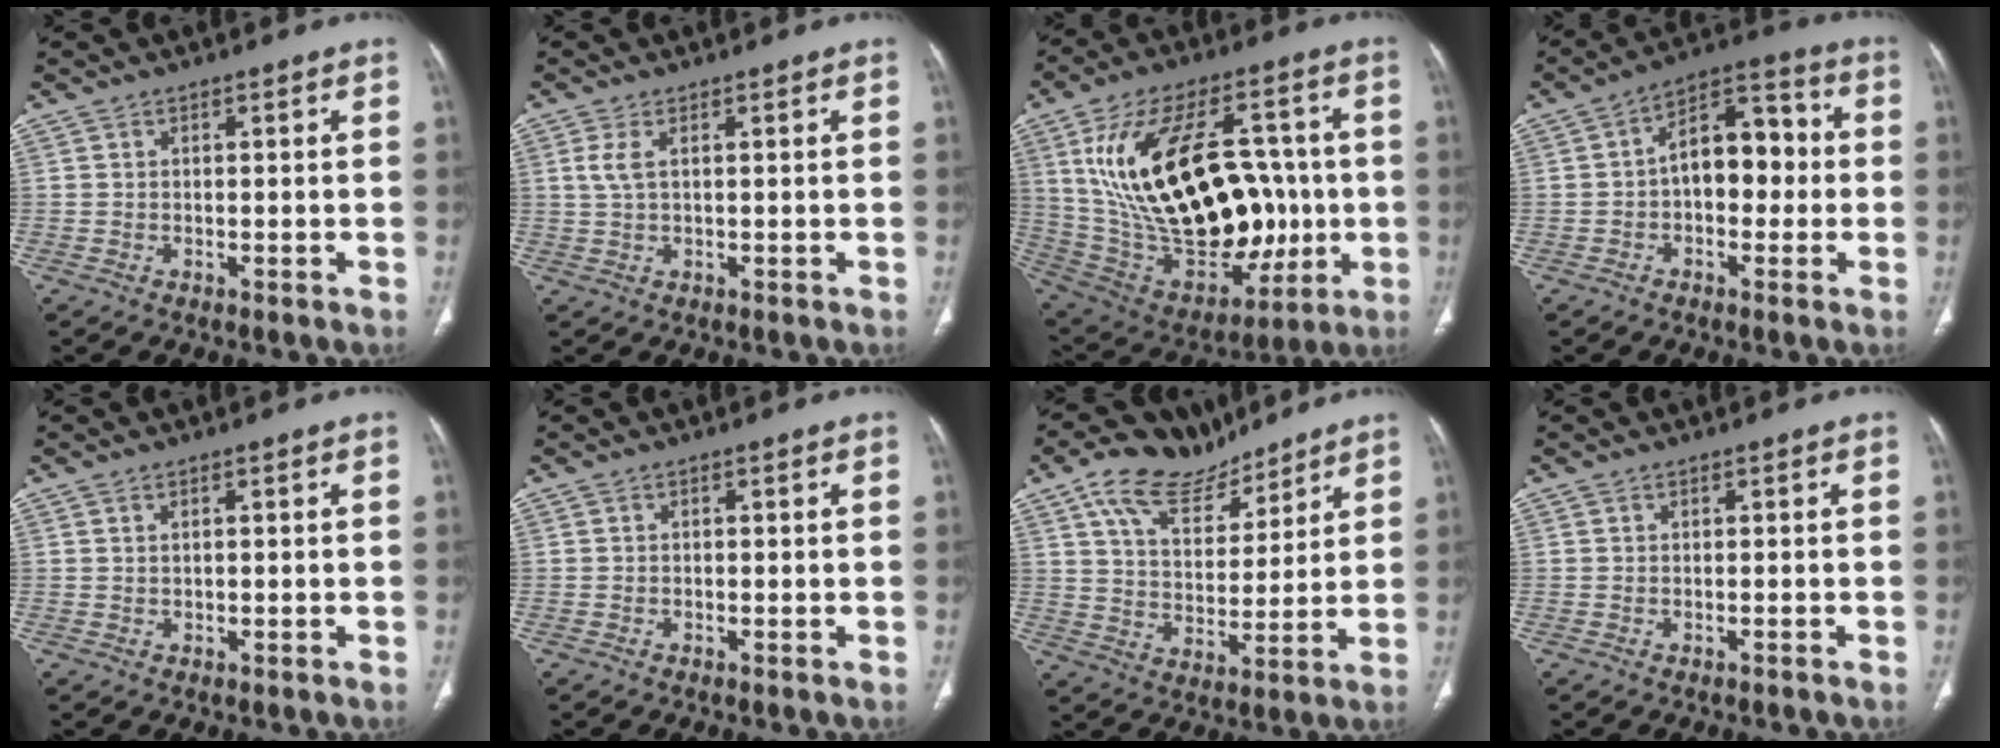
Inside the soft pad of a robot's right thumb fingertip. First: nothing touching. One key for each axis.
{"total": 2.9, "fx": 0.9, "fy": 1.0, "fz": 2.5, "tx": -0.070, "ty": 0.004, "tz": 0.028}
{"total": 31.6, "fx": 1.4, "fy": 18.0, "fz": 25.9, "tx": -0.446, "ty": 0.009, "tz": 0.056}
{"total": 11.7, "fx": -0.2, "fy": 7.1, "fz": 9.3, "tx": -0.109, "ty": 0.038, "tz": -0.015}
{"total": 0.6, "fx": 0.2, "fy": 0.3, "fz": 0.4, "tx": -0.011, "ty": 0.002, "tz": 0.005}
{"total": 0.0}
{"total": 14.0, "fx": 9.9, "fy": 7.3, "fz": 6.7, "tx": -0.087, "ty": -0.040, "tz": 0.181}
{"total": 0.0}